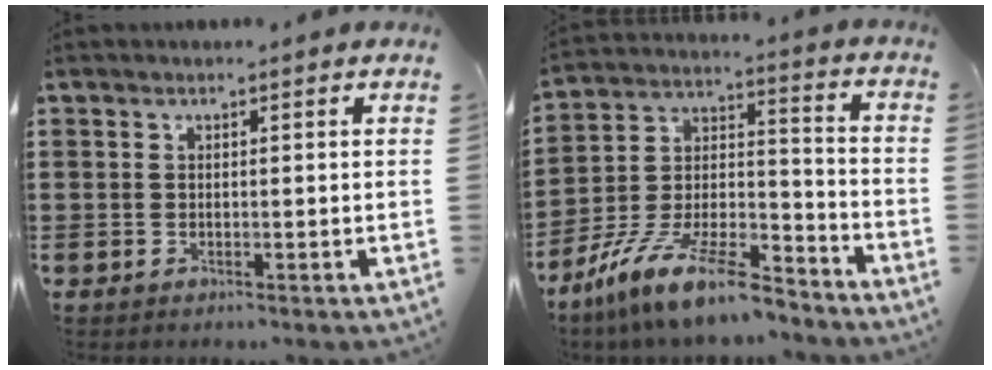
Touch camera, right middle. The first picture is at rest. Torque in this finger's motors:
{"motor_torque": [2.14, 0.00, 1.05, 0.21]}